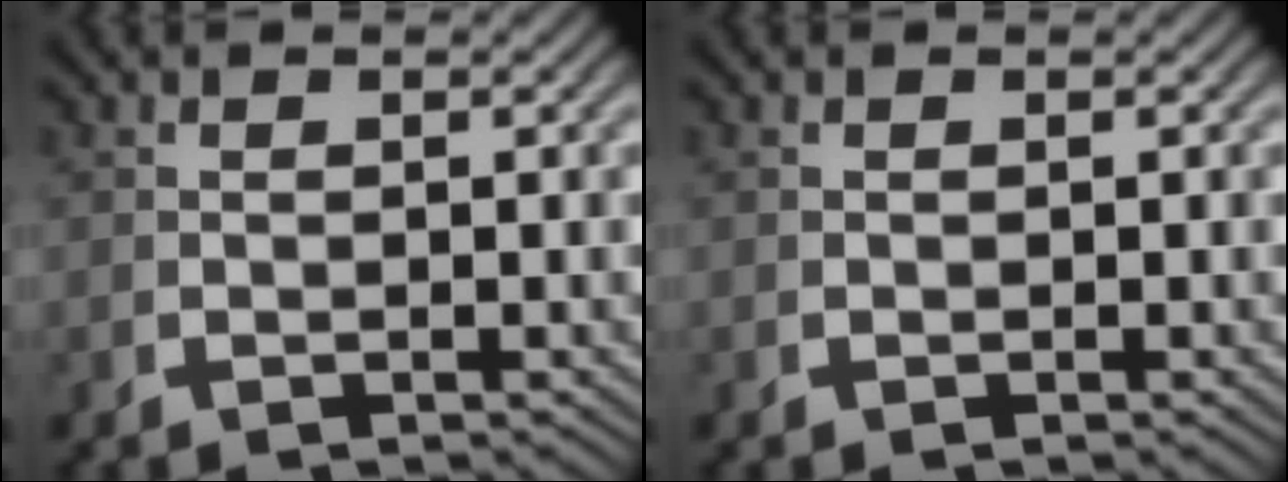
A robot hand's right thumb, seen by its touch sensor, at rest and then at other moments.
{"total": 0.0}